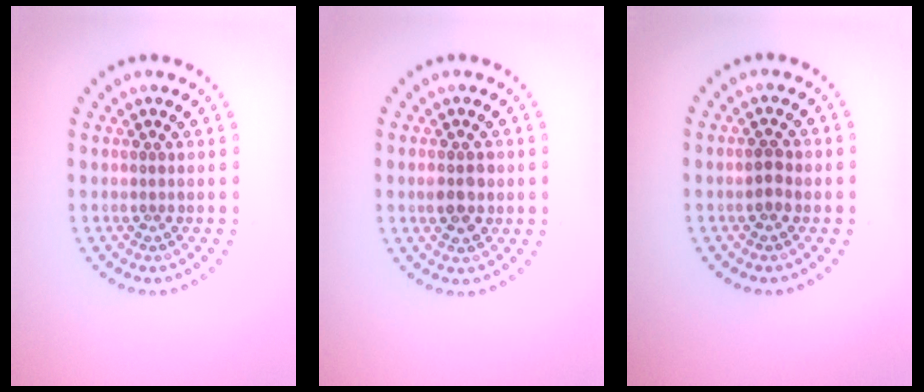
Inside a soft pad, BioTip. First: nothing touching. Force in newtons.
{"total": 2.6, "press": 2.6, "slide": 0.1}
{"total": 1.5, "press": 1.5, "slide": 0.1}